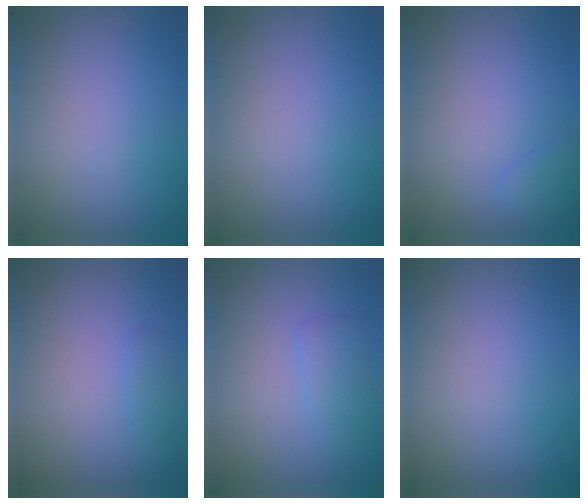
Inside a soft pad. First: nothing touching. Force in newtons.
{"total": 0.0}
{"total": 1.3, "press": 1.3, "slide": 0.1}
{"total": 0.8, "press": 0.8, "slide": 0.1}
{"total": 1.8, "press": 1.8, "slide": 0.0}
{"total": 0.0}